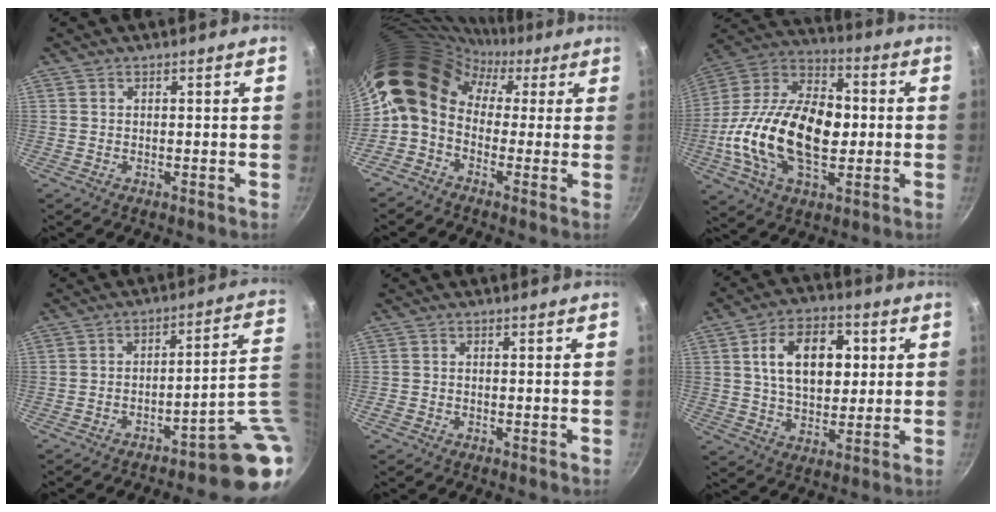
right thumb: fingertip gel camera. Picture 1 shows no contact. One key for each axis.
{"total": 15.0, "fx": 2.8, "fy": 11.8, "fz": 8.9, "tx": -0.150, "ty": 0.034, "tz": 0.021}
{"total": 25.7, "fx": -2.0, "fy": 15.3, "fz": 20.5, "tx": -0.357, "ty": 0.032, "tz": -0.048}
{"total": 12.2, "fx": -4.8, "fy": 2.4, "fz": 11.0, "tx": -0.098, "ty": 0.045, "tz": -0.066}
{"total": 0.9, "fx": -0.6, "fy": 0.6, "fz": 0.4, "tx": -0.015, "ty": 0.006, "tz": -0.015}
{"total": 14.6, "fx": 3.1, "fy": 9.3, "fz": 10.8, "tx": -0.144, "ty": 0.002, "tz": 0.047}